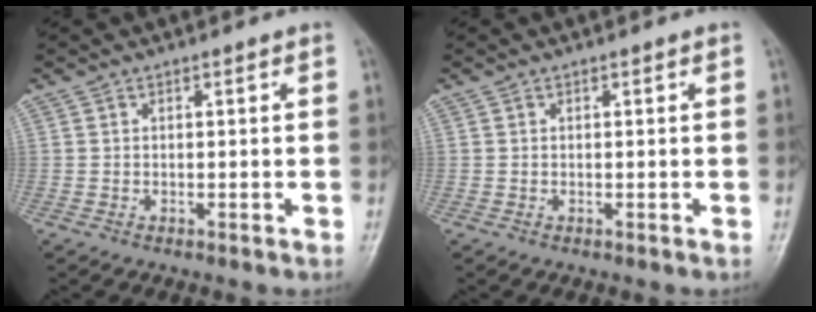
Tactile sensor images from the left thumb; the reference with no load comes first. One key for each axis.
{"total": 0.0}